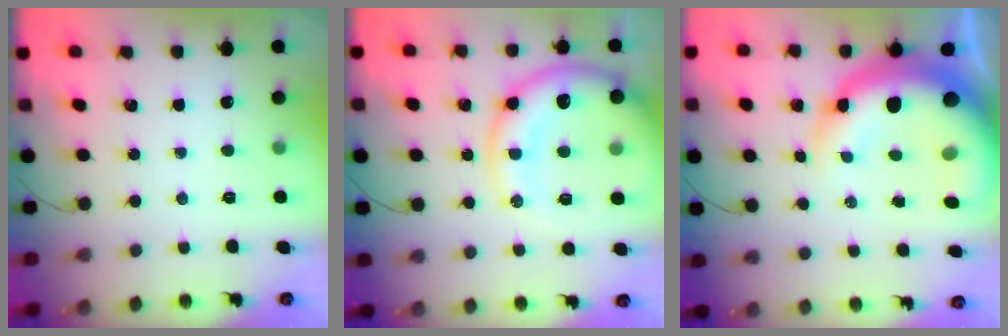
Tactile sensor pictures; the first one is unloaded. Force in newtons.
{"total": 17.6, "press": 17.2, "slide": 3.4}
{"total": 21.3, "press": 20.7, "slide": 5.4}